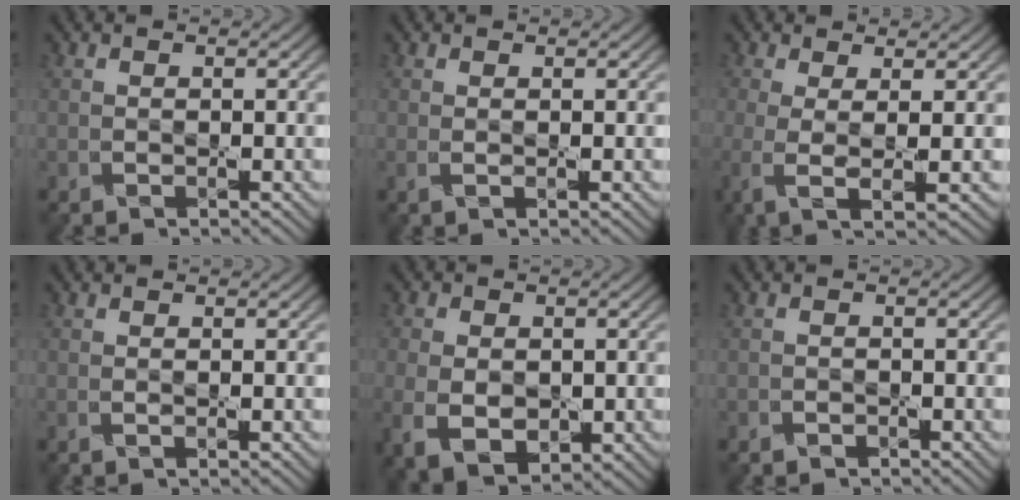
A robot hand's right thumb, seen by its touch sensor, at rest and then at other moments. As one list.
[{"total": 0.8, "force": [0.1, 0.1, 0.8], "torque": [-0.018, 0.000, 0.002]}, {"total": 4.8, "force": [0.0, 1.1, 4.6], "torque": [-0.095, -0.007, -0.003]}, {"total": 0.5, "force": [0.0, 0.1, 0.5], "torque": [-0.011, -0.001, 0.000]}, {"total": 7.0, "force": [-1.6, 4.8, 4.9], "torque": [-0.117, -0.030, -0.016]}, {"total": 0.8, "force": [-0.6, 0.5, 0.1], "torque": [-0.001, -0.004, -0.010]}]